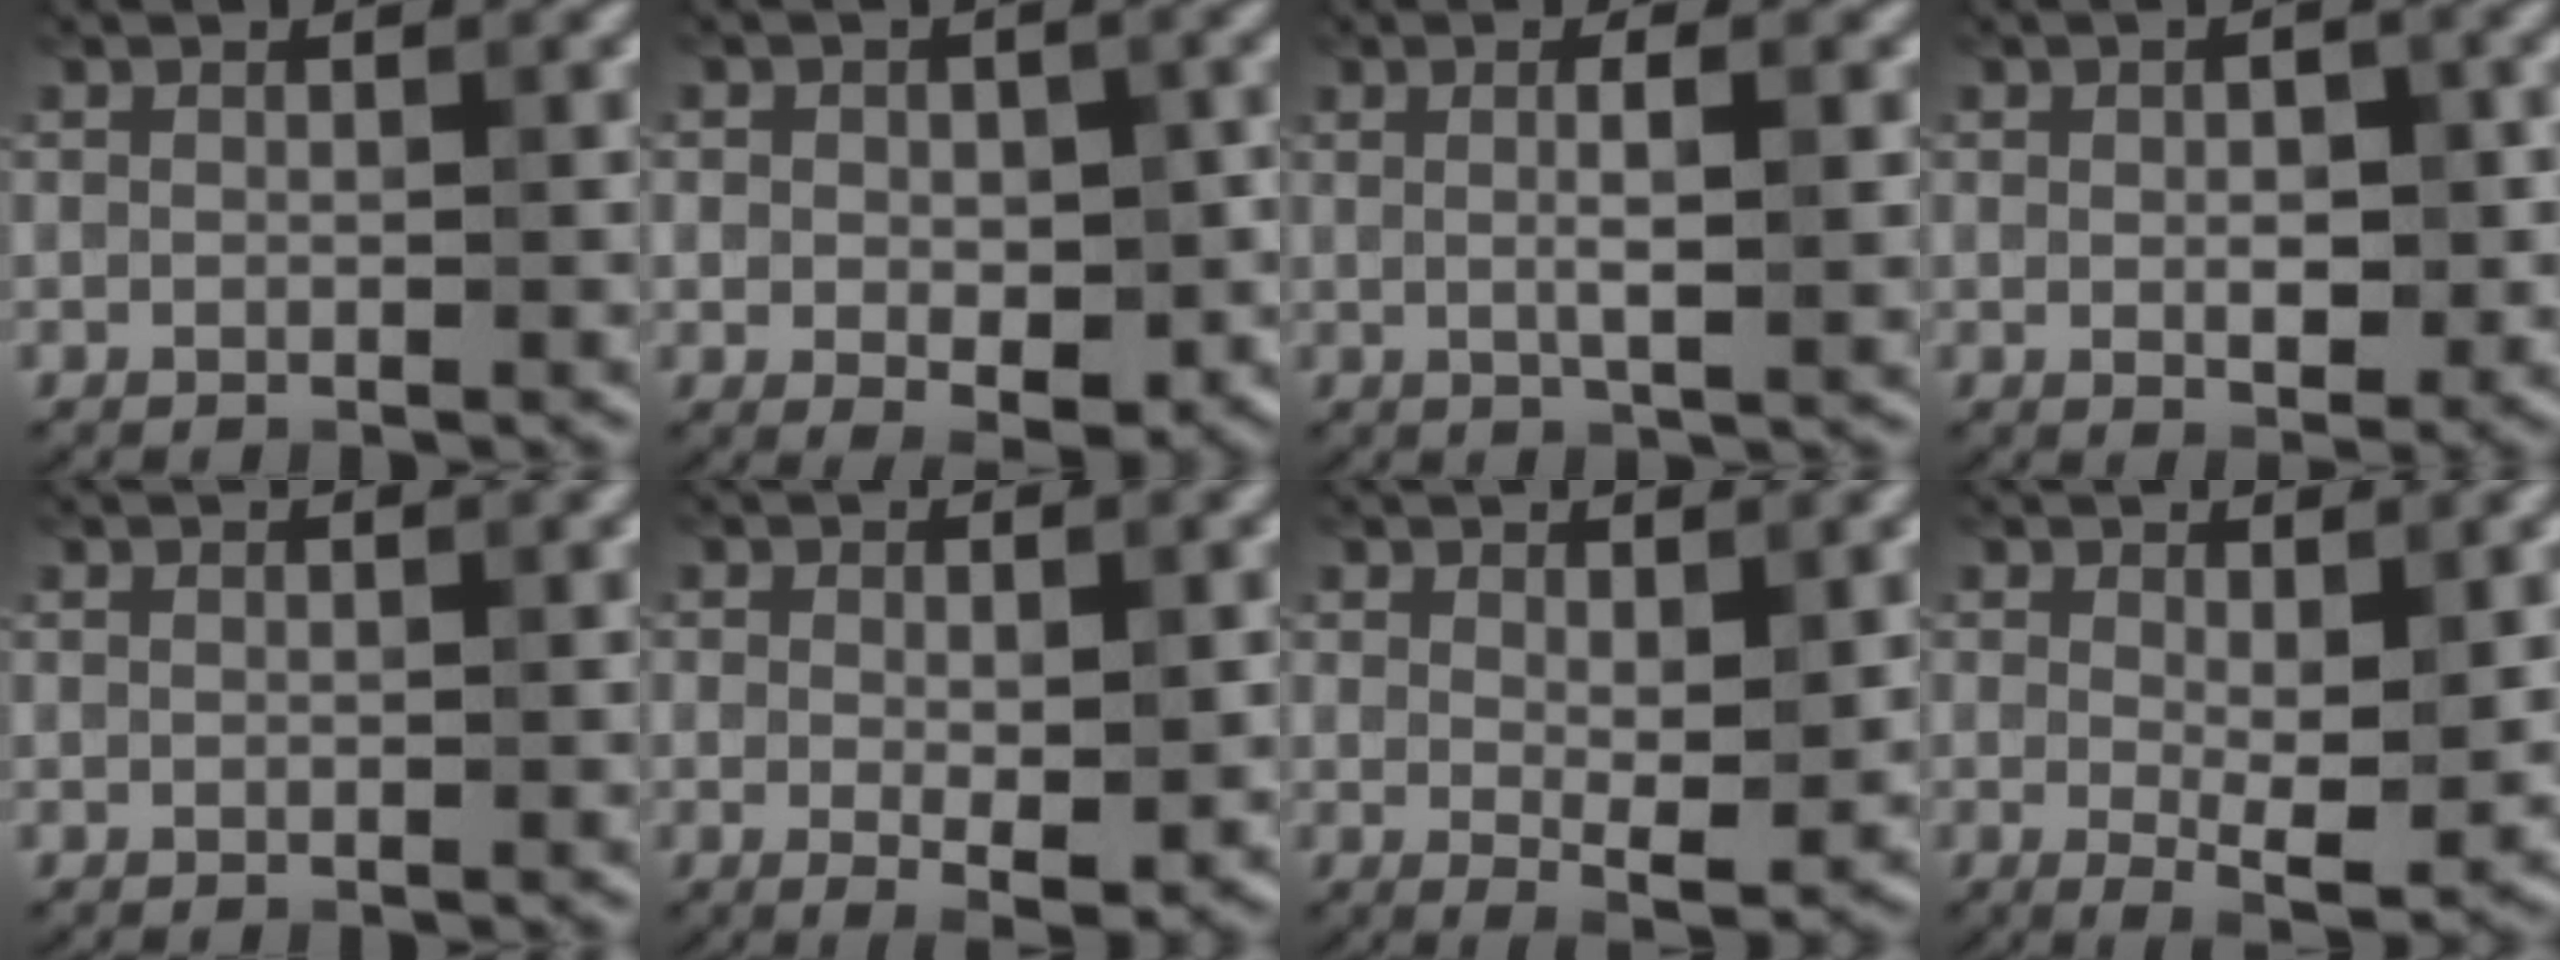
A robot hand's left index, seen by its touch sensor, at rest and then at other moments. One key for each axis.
{"total": 5.3, "fx": -0.6, "fy": 3.2, "fz": 4.2, "tx": -0.058, "ty": -0.011, "tz": -0.005}
{"total": 3.7, "fx": 0.4, "fy": 0.9, "fz": 3.6, "tx": -0.057, "ty": 0.000, "tz": 0.005}
{"total": 3.5, "fx": 0.0, "fy": 1.7, "fz": 3.0, "tx": -0.044, "ty": -0.002, "tz": 0.003}
{"total": 0.0}
{"total": 4.1, "fx": -0.3, "fy": 1.4, "fz": 3.9, "tx": -0.058, "ty": -0.010, "tz": 0.000}
{"total": 3.4, "fx": 0.7, "fy": 1.2, "fz": 3.1, "tx": -0.049, "ty": -0.012, "tz": 0.018}
{"total": 4.3, "fx": 0.2, "fy": 1.4, "fz": 4.1, "tx": -0.064, "ty": -0.014, "tz": 0.007}